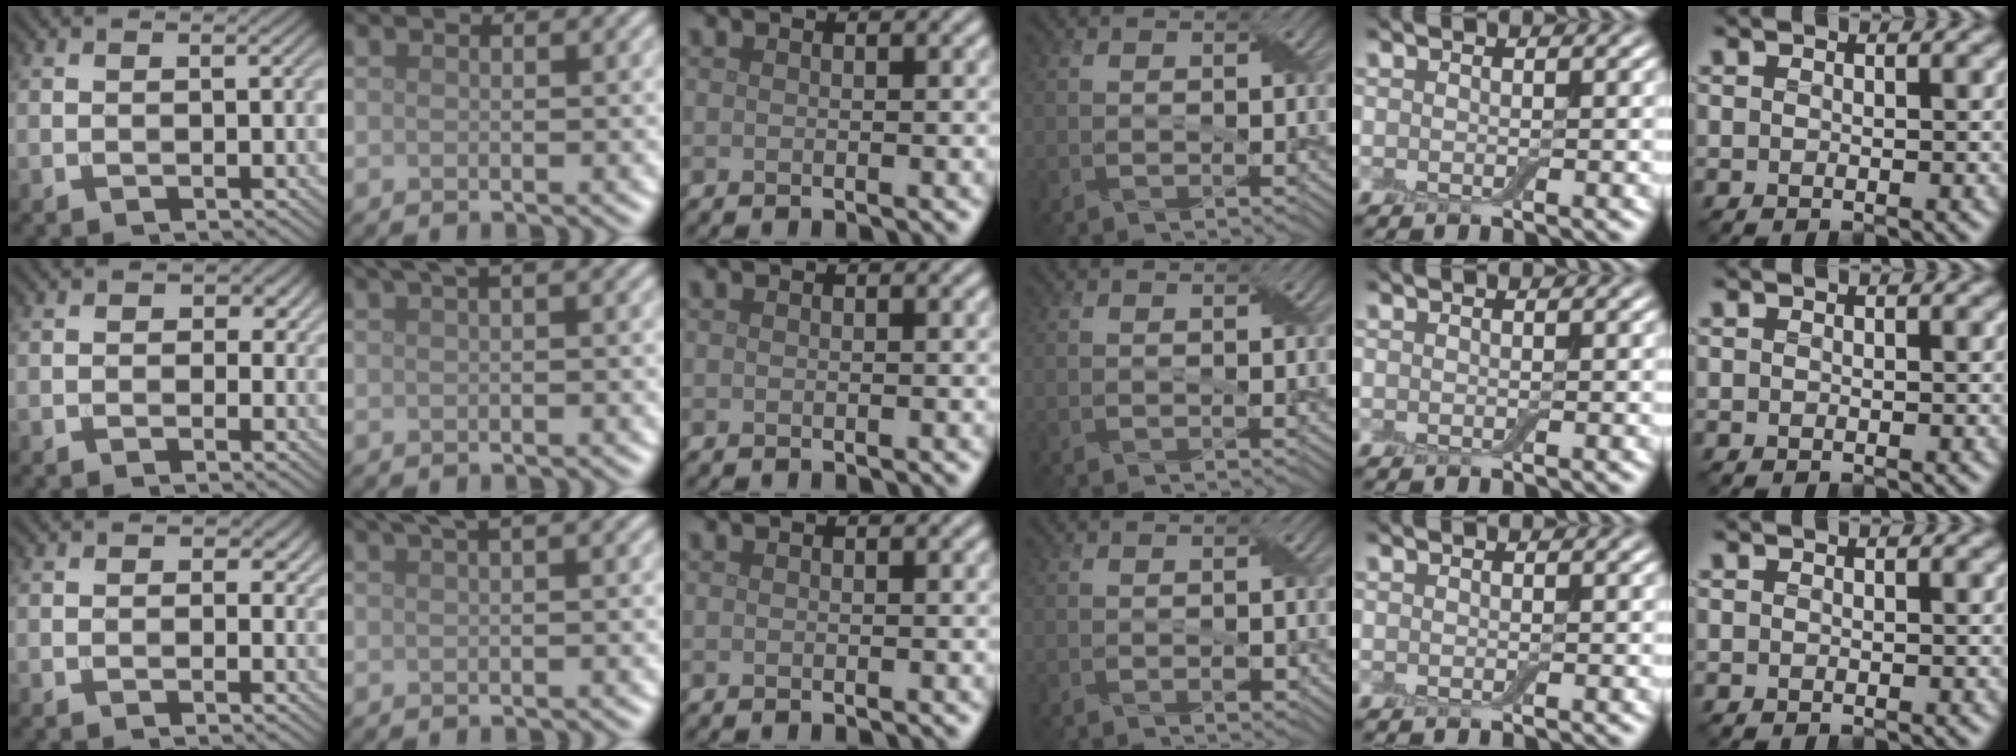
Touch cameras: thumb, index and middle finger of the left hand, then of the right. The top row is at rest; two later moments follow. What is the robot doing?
{"motion": "peel", "object": "small bumper sticker"}